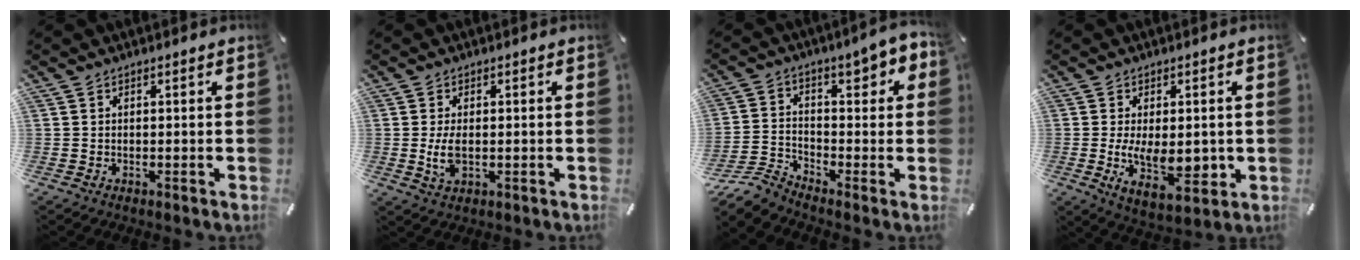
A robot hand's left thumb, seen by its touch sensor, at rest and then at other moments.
{"total": 4.4, "force": [-0.4, 2.1, 3.9], "torque": [-0.096, -0.007, -0.013]}
{"total": 8.3, "force": [-5.3, 4.1, 4.8], "torque": [-0.084, 0.027, -0.100]}
{"total": 10.8, "force": [-0.8, 5.7, 9.2], "torque": [-0.151, -0.018, -0.008]}